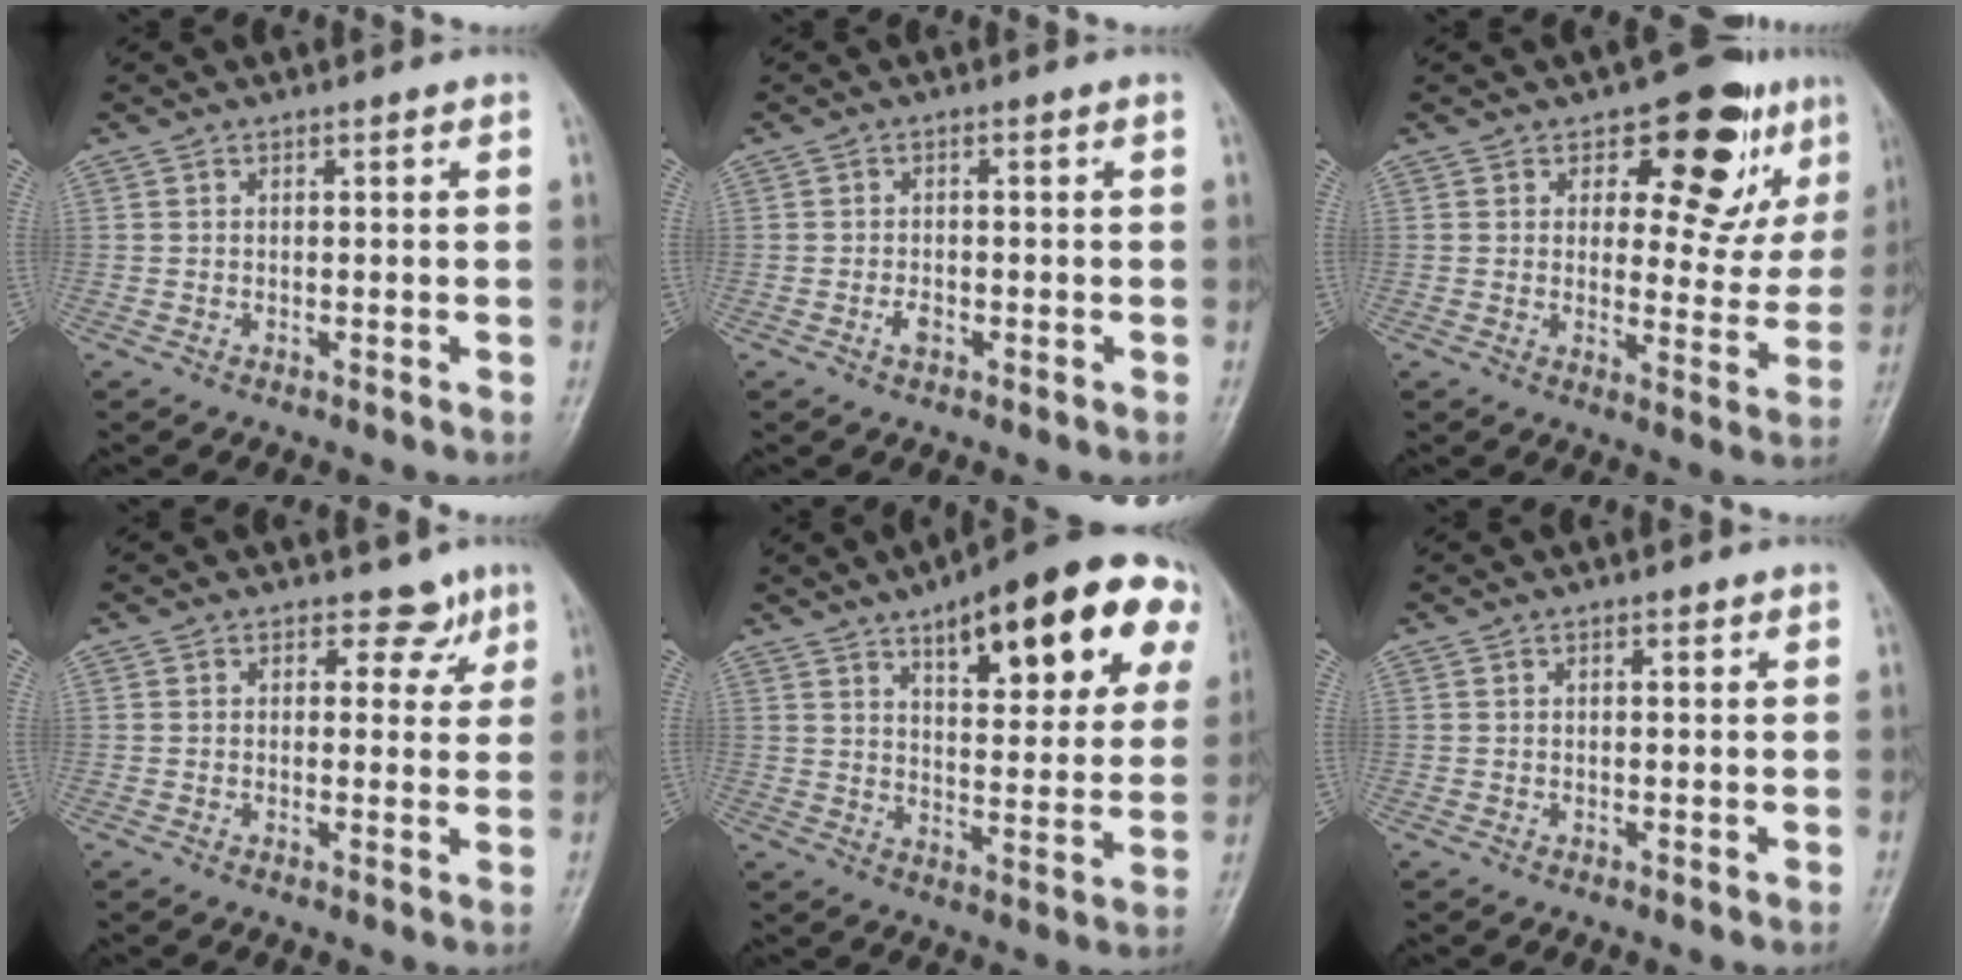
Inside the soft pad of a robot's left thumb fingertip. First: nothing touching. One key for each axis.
{"total": 1.8, "fx": -0.8, "fy": 1.0, "fz": 1.3, "tx": -0.022, "ty": 0.006, "tz": -0.015}
{"total": 14.0, "fx": 7.6, "fy": 7.5, "fz": 9.1, "tx": -0.051, "ty": -0.035, "tz": 0.101}
{"total": 4.1, "fx": 2.5, "fy": 3.0, "fz": 1.2, "tx": 0.020, "ty": -0.009, "tz": 0.028}
{"total": 21.7, "fx": 10.4, "fy": 7.9, "fz": 17.4, "tx": -0.198, "ty": -0.012, "tz": 0.142}
{"total": 0.9, "fx": 0.4, "fy": 0.5, "fz": 0.6, "tx": -0.005, "ty": -0.001, "tz": 0.004}